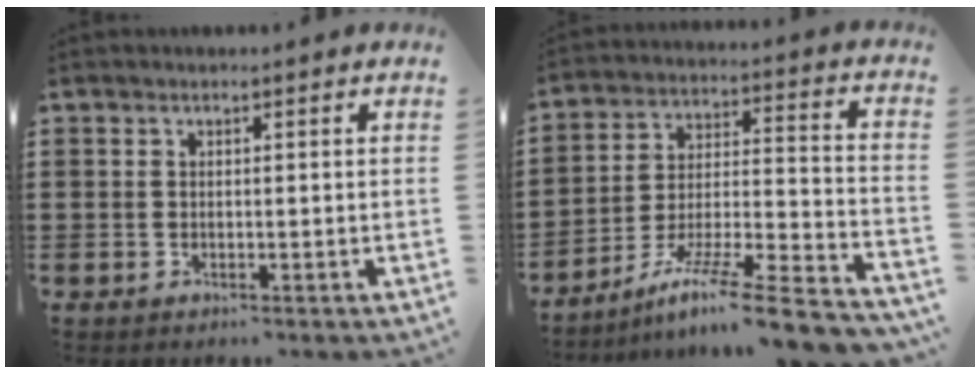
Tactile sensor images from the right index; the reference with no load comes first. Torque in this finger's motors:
{"motor_torque": [-0.02, 0.13, 0.21, 0.05]}